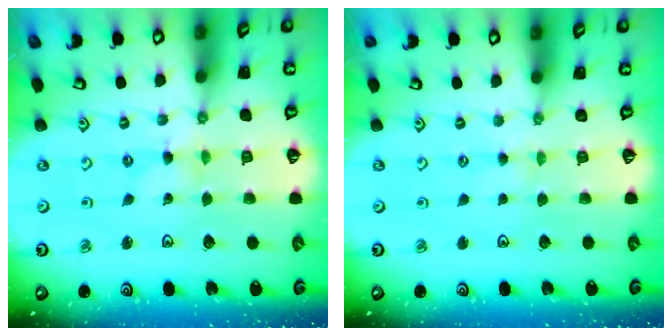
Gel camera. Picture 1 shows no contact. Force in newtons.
{"total": 0.0}